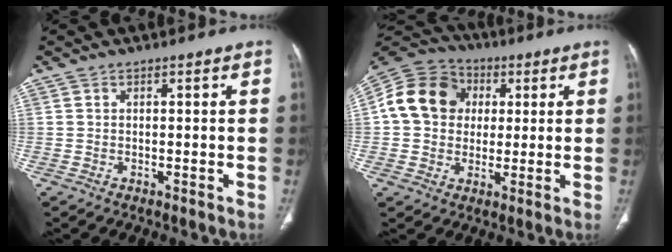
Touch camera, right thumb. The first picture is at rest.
{"total": 14.6, "force": [2.3, 12.3, 7.4], "torque": [-0.125, 0.020, 0.033]}